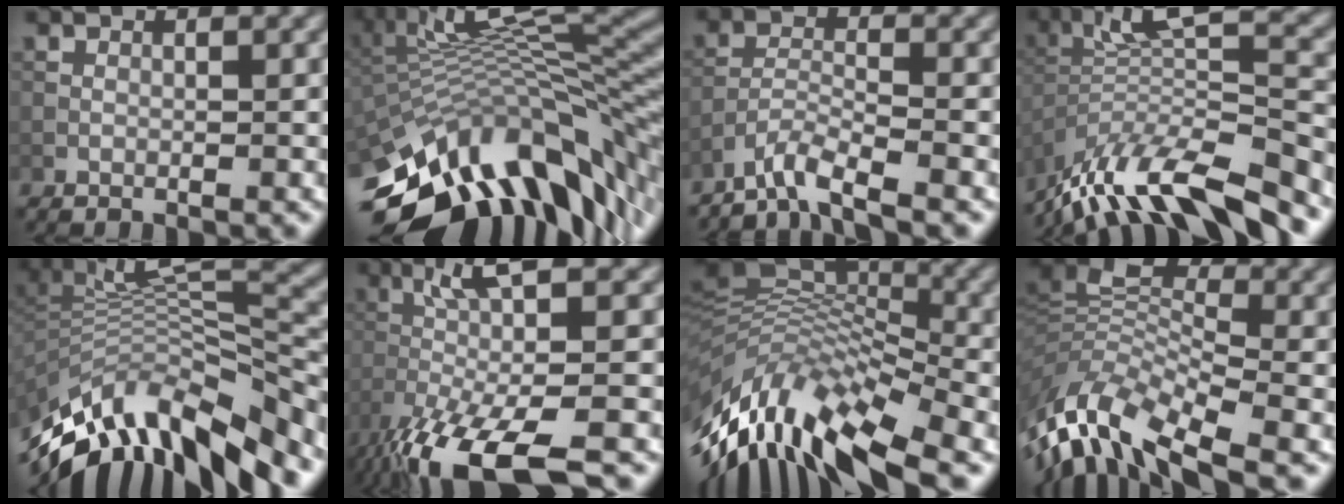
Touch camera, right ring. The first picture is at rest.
{"total": 15.9, "force": [-4.4, 6.6, 13.8], "torque": [-0.234, 0.016, -0.075]}
{"total": 3.2, "force": [-2.7, 0.3, 1.6], "torque": [-0.035, 0.001, -0.061]}
{"total": 12.0, "force": [-7.7, 3.2, 8.6], "torque": [-0.168, 0.032, -0.130]}
{"total": 12.0, "force": [-5.9, 4.8, 9.3], "torque": [-0.178, 0.023, -0.100]}
{"total": 11.5, "force": [-5.4, 2.5, 9.8], "torque": [-0.189, -0.004, -0.097]}
{"total": 13.6, "force": [-5.9, 5.9, 10.7], "torque": [-0.223, 0.013, -0.114]}
{"total": 11.0, "force": [-5.2, 4.8, 8.4], "torque": [-0.183, 0.013, -0.111]}